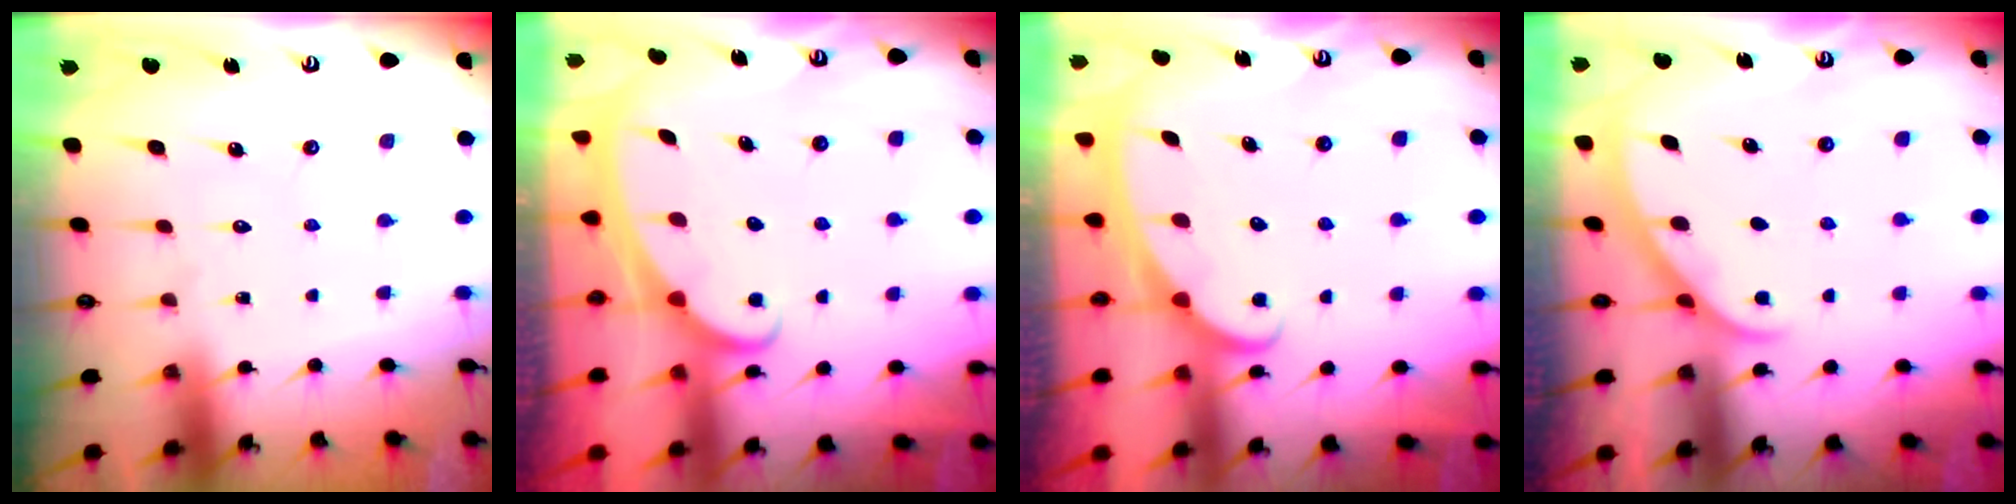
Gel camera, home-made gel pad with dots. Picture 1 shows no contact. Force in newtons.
{"total": 2.3, "press": 2.3, "slide": 0.3}
{"total": 2.5, "press": 2.4, "slide": 0.3}
{"total": 2.4, "press": 2.3, "slide": 0.3}